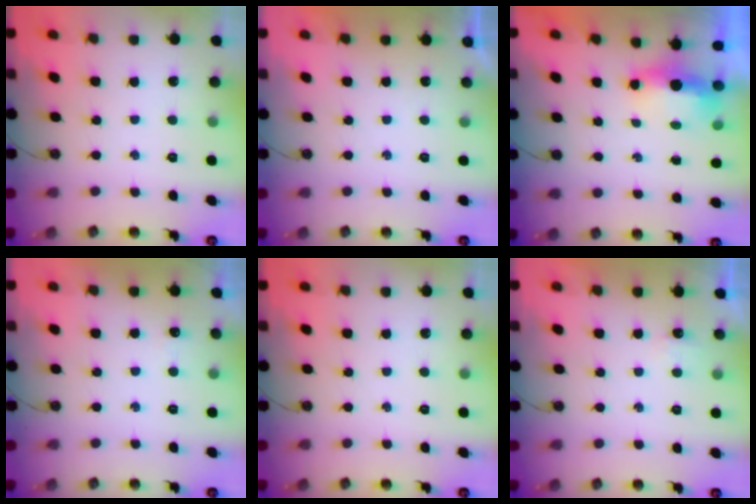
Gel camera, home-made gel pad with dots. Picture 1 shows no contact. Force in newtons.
{"total": 0.0}
{"total": 6.5, "press": 5.2, "slide": 3.8}
{"total": 3.2, "press": 3.1, "slide": 0.7}
{"total": 0.0}
{"total": 2.9, "press": 2.8, "slide": 0.5}